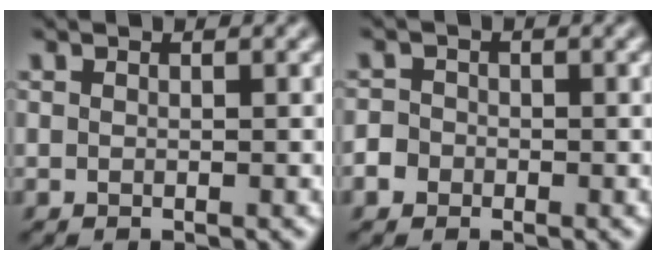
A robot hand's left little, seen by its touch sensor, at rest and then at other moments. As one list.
[{"total": 4.0, "force": [-1.9, 3.4, 1.0], "torque": [-0.009, 0.004, -0.057]}]